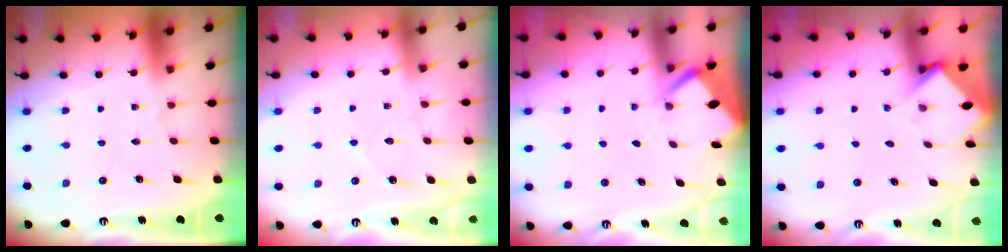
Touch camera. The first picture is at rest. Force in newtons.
{"total": 4.3, "press": 4.3, "slide": 0.6}
{"total": 2.7, "press": 2.7, "slide": 0.3}
{"total": 3.4, "press": 3.4, "slide": 0.3}